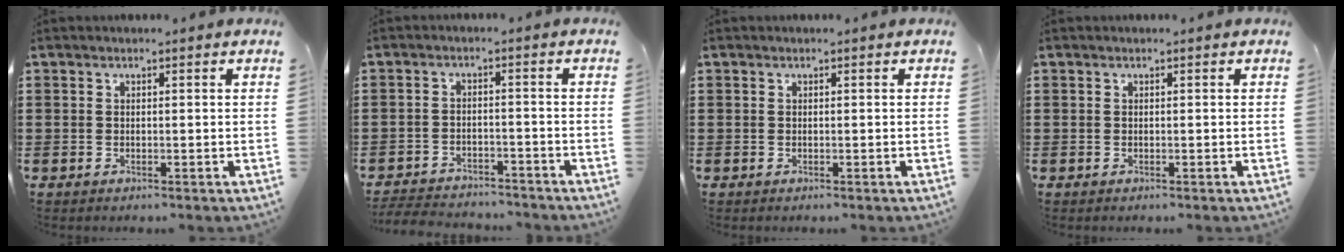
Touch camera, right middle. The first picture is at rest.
{"total": 3.7, "force": [-3.6, 0.5, 0.1], "torque": [-0.013, -0.001, -0.080]}
{"total": 0.0}
{"total": 0.0}